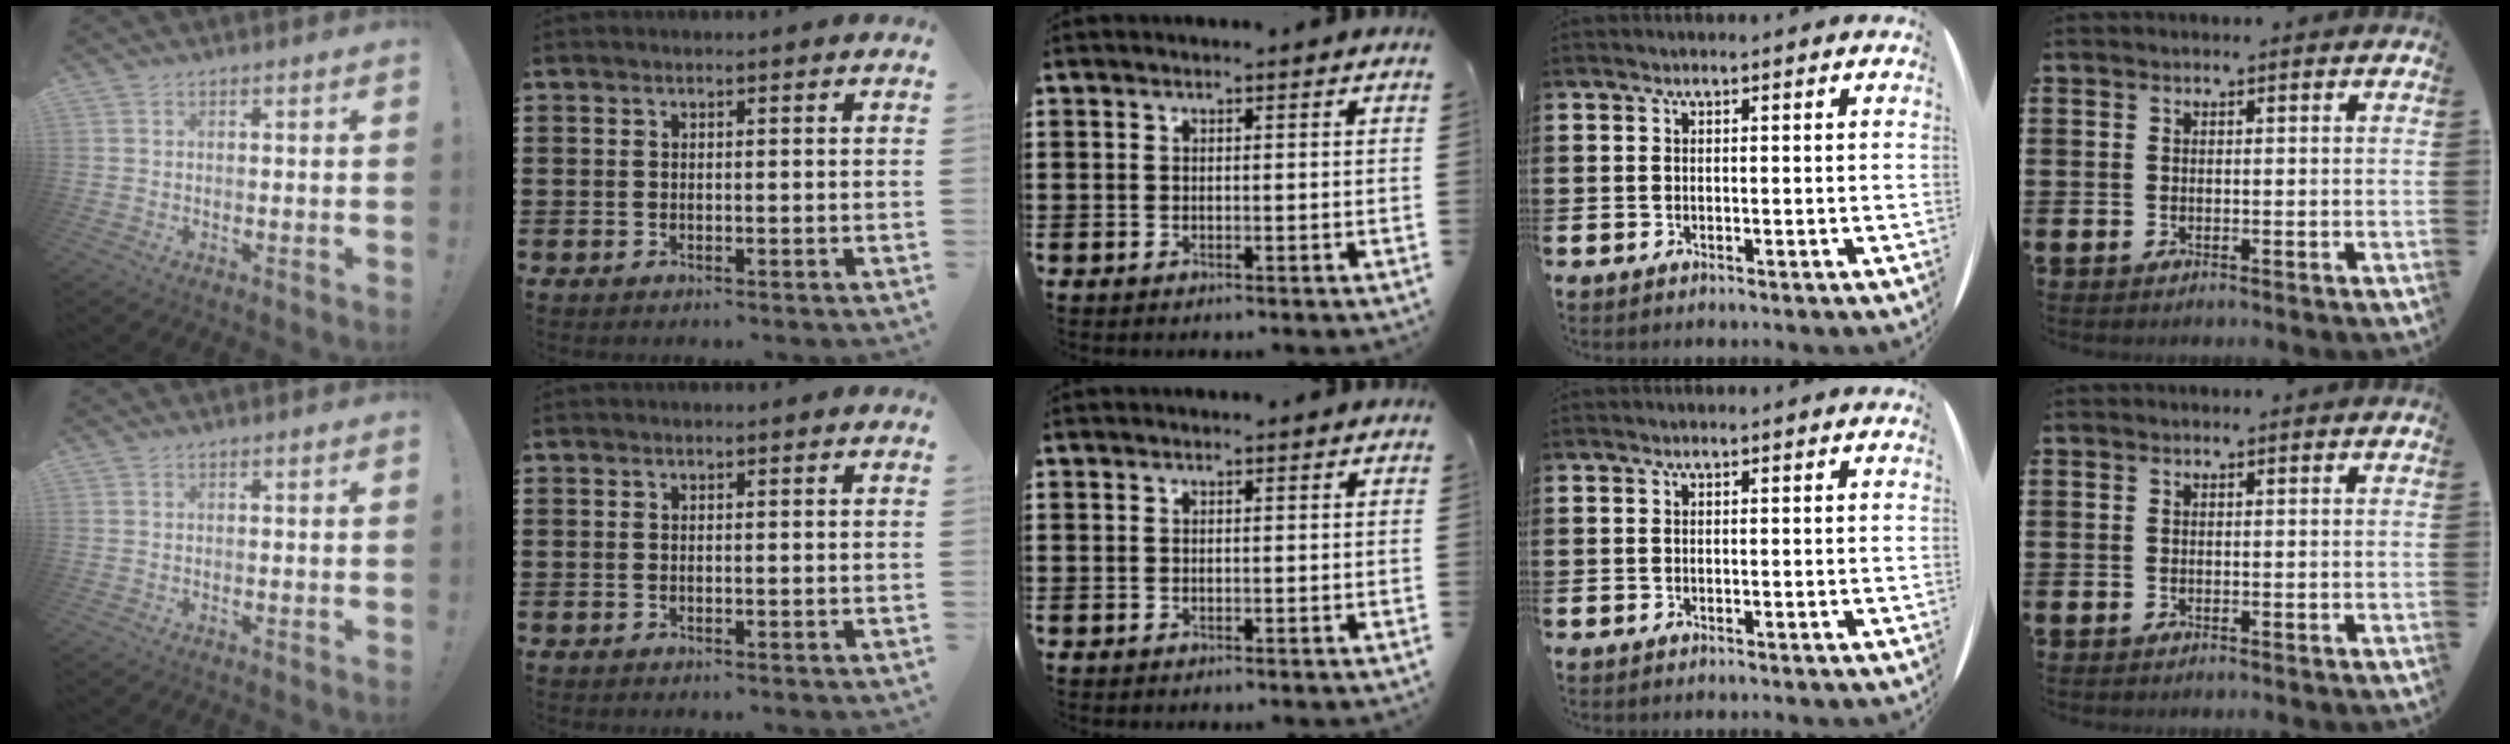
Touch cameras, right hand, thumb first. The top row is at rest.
{}